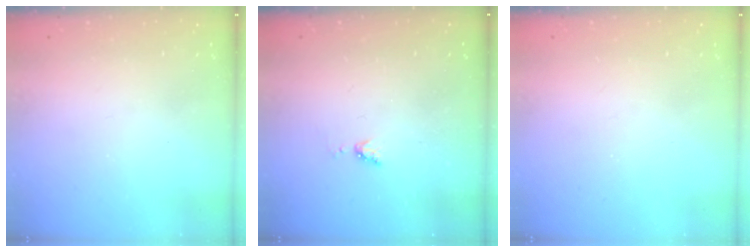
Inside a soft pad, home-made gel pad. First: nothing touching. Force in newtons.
{"total": 4.0, "press": 4.0, "slide": 0.5}
{"total": 0.0}